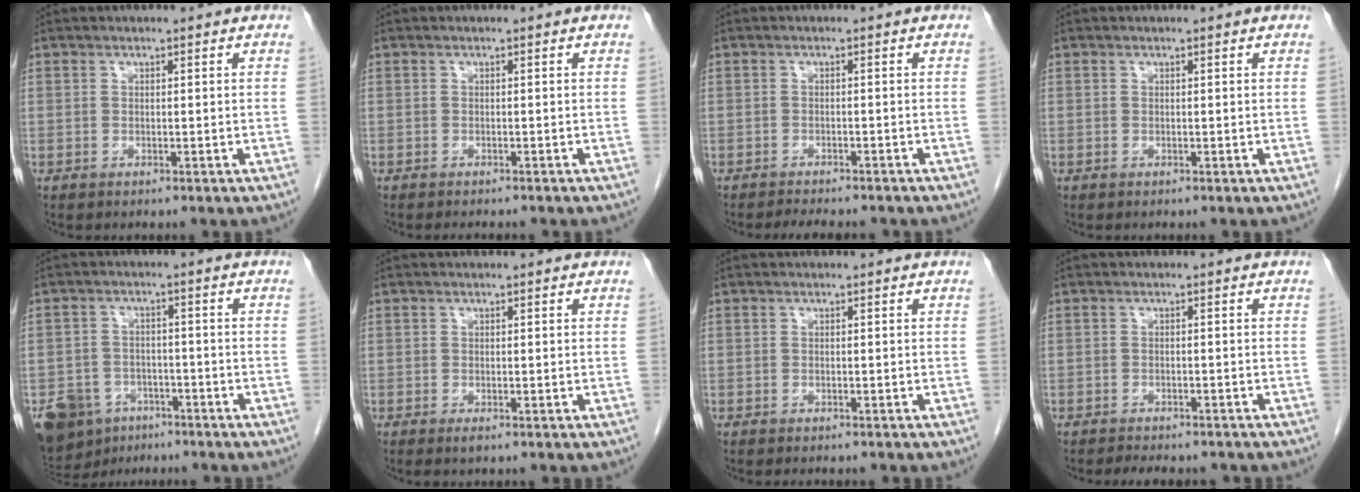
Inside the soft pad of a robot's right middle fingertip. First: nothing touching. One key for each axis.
{"total": 3.8, "fx": -3.4, "fy": 0.7, "fz": 1.6, "tx": -0.017, "ty": -0.004, "tz": -0.041}
{"total": 5.5, "fx": -4.9, "fy": 1.0, "fz": 2.1, "tx": -0.027, "ty": -0.005, "tz": -0.068}
{"total": 0.0}
{"total": 11.1, "fx": -6.9, "fy": 7.6, "fz": 4.3, "tx": -0.098, "ty": 0.002, "tz": -0.107}
{"total": 0.7, "fx": -0.5, "fy": 0.1, "fz": 0.5, "tx": -0.010, "ty": -0.002, "tz": -0.006}
{"total": 2.7, "fx": -2.4, "fy": 0.6, "fz": 1.1, "tx": -0.016, "ty": -0.004, "tz": -0.025}
{"total": 6.4, "fx": -5.7, "fy": 1.7, "fz": 2.3, "tx": -0.033, "ty": 0.000, "tz": -0.072}